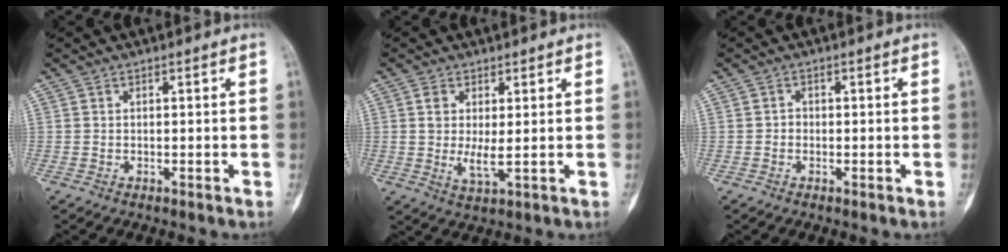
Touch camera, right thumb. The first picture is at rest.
{"total": 4.6, "force": [0.5, 1.7, 4.3], "torque": [-0.084, -0.011, 0.010]}
{"total": 1.0, "force": [-0.3, 0.8, 0.3], "torque": [0.004, 0.005, -0.009]}